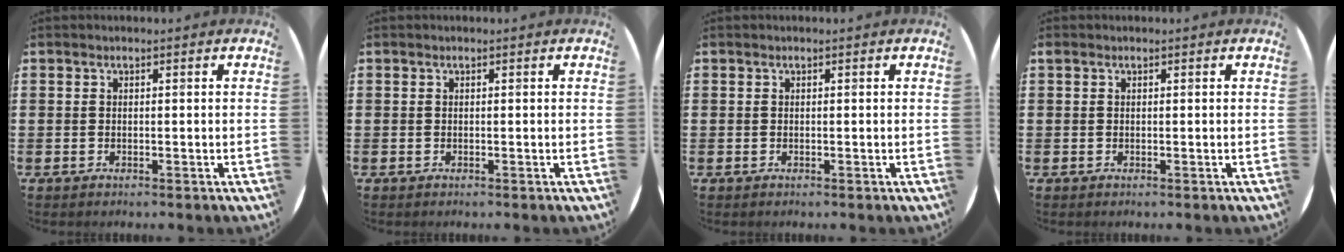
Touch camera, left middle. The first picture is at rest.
{"total": 0.0}
{"total": 0.0}
{"total": 0.0}